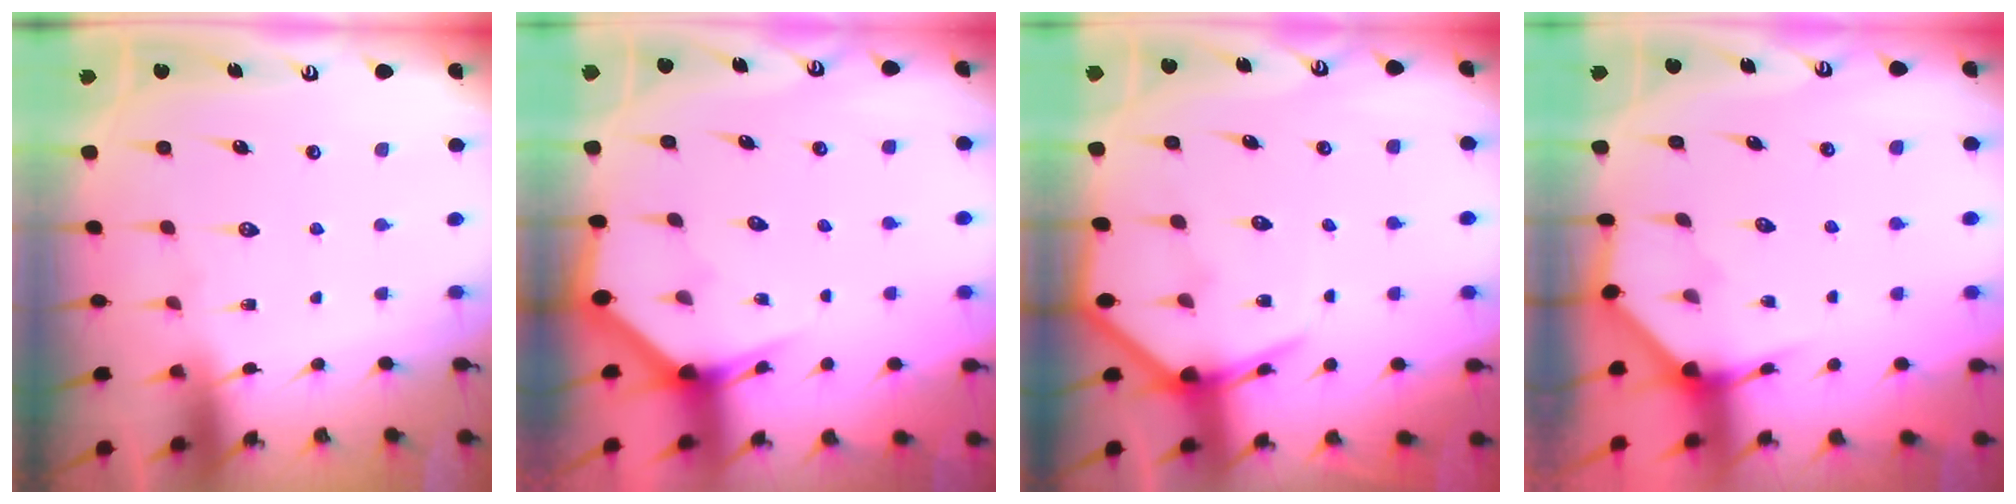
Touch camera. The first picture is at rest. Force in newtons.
{"total": 2.8, "press": 2.8, "slide": 0.1}
{"total": 7.0, "press": 6.9, "slide": 0.7}
{"total": 4.8, "press": 4.7, "slide": 0.3}